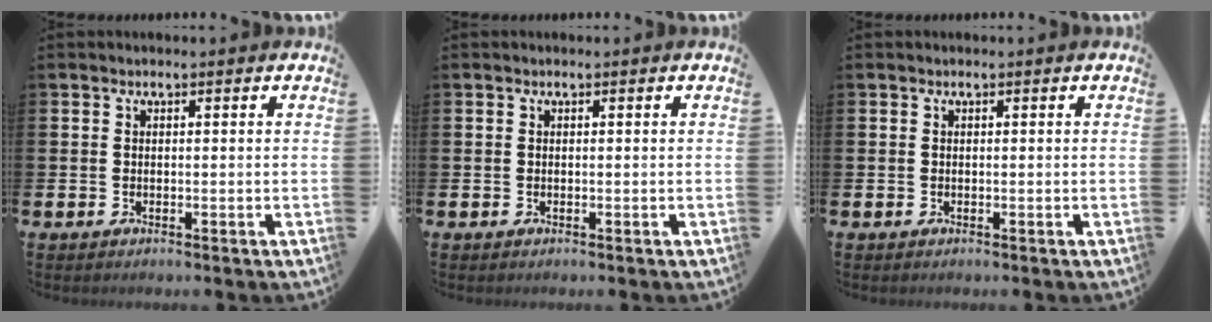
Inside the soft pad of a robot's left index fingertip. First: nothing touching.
{"total": 0.0}
{"total": 0.0}